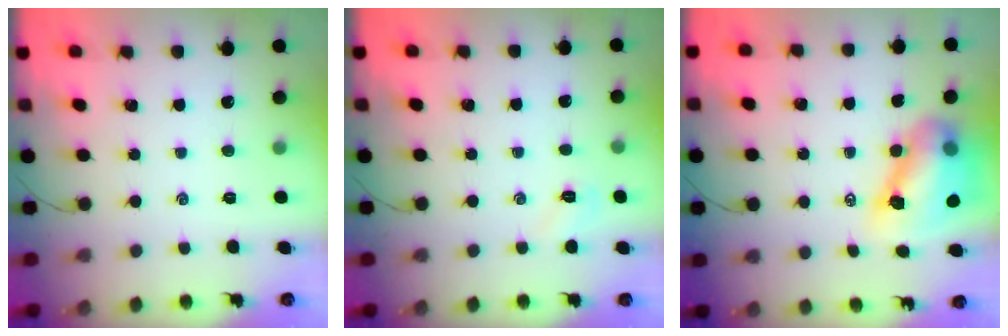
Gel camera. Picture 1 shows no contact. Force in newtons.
{"total": 3.7, "press": 3.7, "slide": 0.8}
{"total": 13.3, "press": 12.7, "slide": 4.1}